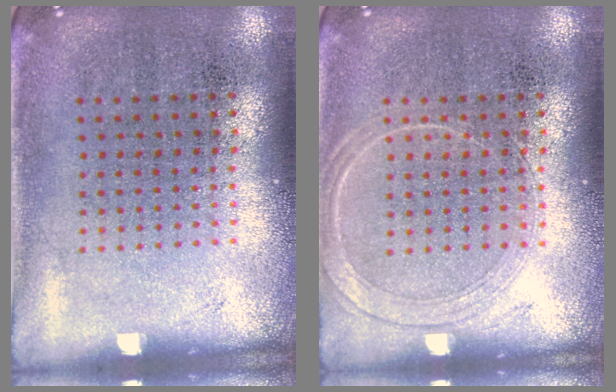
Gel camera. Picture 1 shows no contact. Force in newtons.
{"total": 1.6, "press": 1.6, "slide": 0.2}